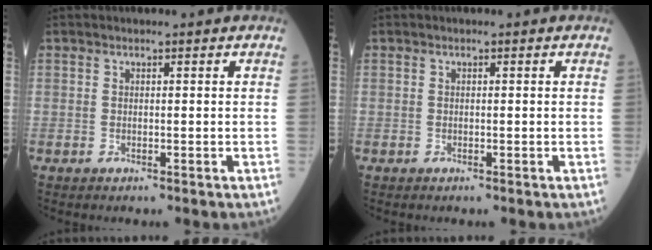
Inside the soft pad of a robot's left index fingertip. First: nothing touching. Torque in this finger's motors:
{"motor_torque": [0.00, 0.00, 0.00, 0.01]}